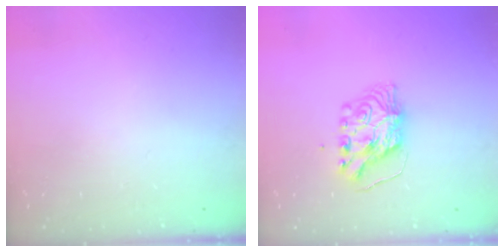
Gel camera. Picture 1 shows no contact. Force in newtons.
{"total": 7.2, "press": 7.2, "slide": 0.8}